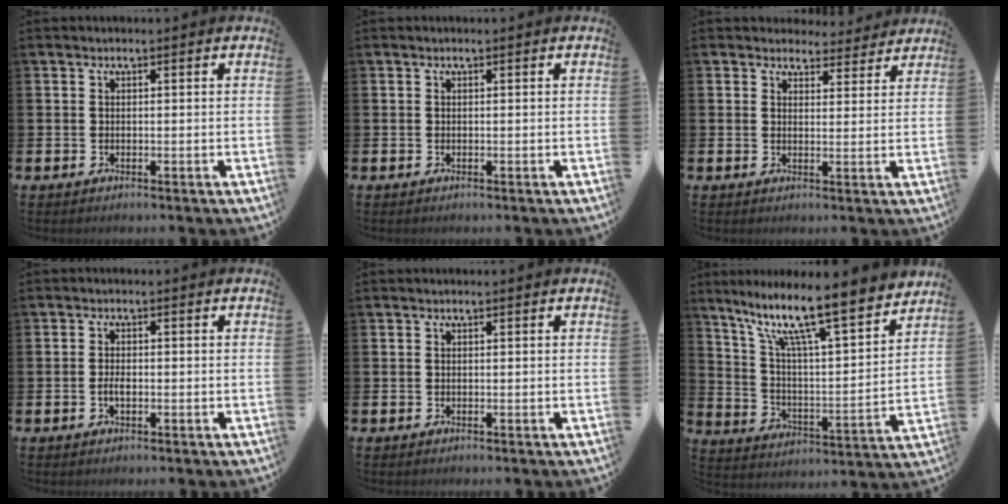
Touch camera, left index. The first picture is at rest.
{"total": 0.0}
{"total": 3.7, "force": [3.4, 1.3, -0.1], "torque": [0.002, -0.021, 0.059]}
{"total": 1.8, "force": [-0.4, 0.9, 1.5], "torque": [-0.027, 0.001, -0.007]}
{"total": 0.0}
{"total": 12.4, "force": [10.1, 1.6, 7.1], "torque": [-0.159, -0.073, 0.164]}